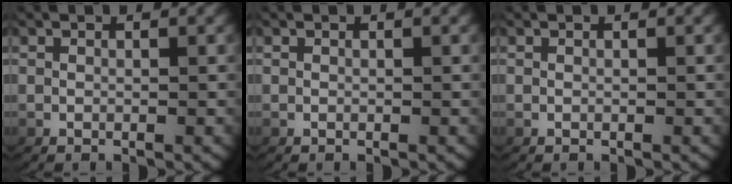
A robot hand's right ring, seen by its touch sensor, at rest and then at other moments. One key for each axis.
{"total": 0.0}
{"total": 0.0}